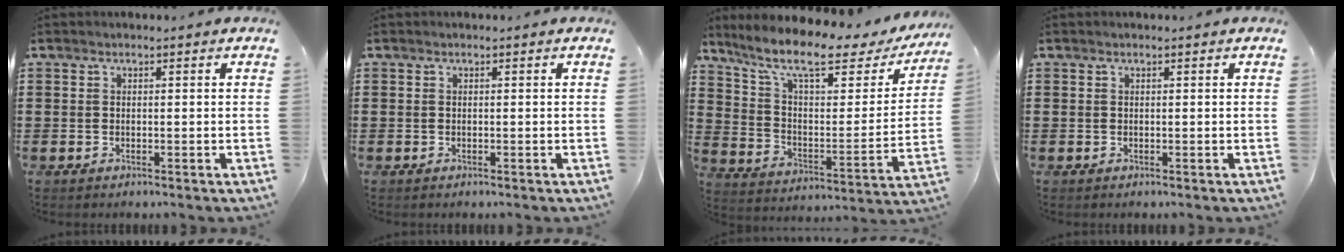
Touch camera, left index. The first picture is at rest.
{"total": 0.0}
{"total": 11.1, "force": [8.0, 2.5, 7.2], "torque": [-0.163, -0.041, 0.133]}
{"total": 0.0}